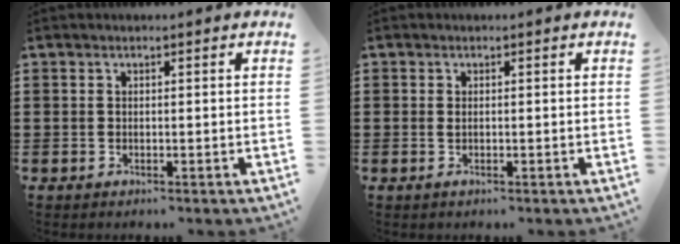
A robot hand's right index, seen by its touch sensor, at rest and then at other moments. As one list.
[{"total": 0.7, "force": [-0.1, 0.3, 0.6], "torque": [-0.014, -0.001, -0.002]}]